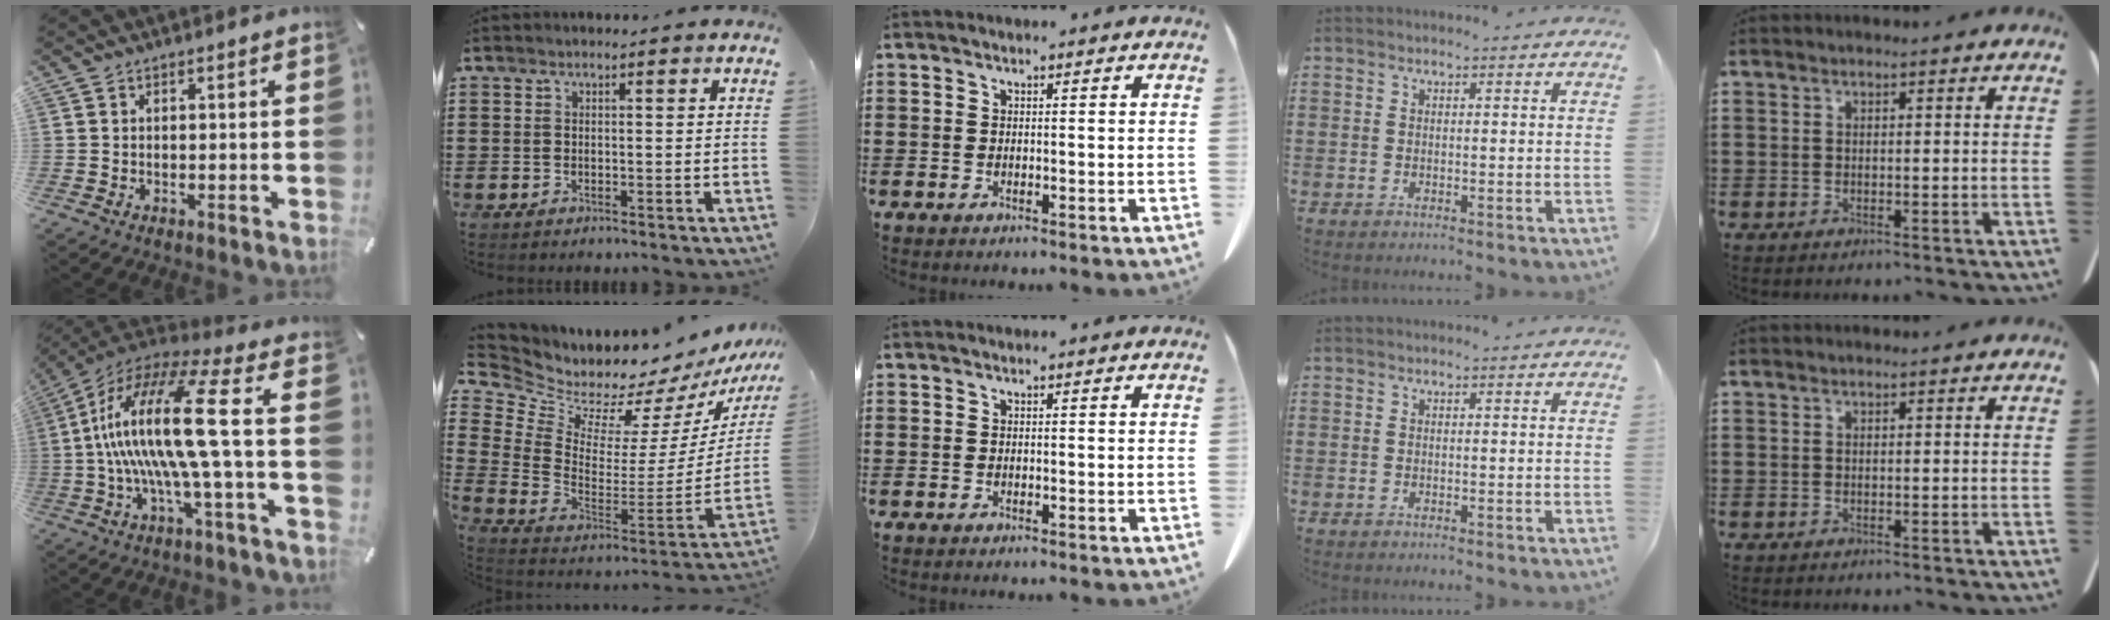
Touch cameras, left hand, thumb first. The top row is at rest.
{"thumb": {"total": 21.5, "force": [0.6, 2.7, 21.3], "torque": [-0.457, -0.021, -0.008]}, "index": {"total": 6.4, "force": [5.7, 2.9, 0.1], "torque": [-0.041, -0.066, 0.096]}}